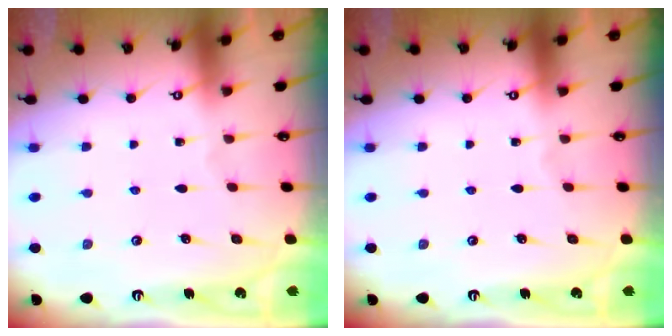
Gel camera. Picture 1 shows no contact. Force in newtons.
{"total": 0.0}